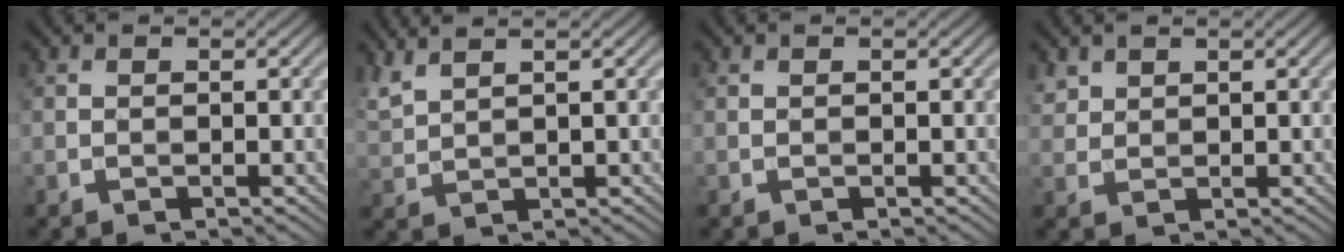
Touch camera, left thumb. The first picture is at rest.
{"total": 3.3, "force": [2.6, 0.7, 1.8], "torque": [-0.048, 0.012, 0.060]}
{"total": 0.0}
{"total": 1.8, "force": [1.5, 1.0, 0.4], "torque": [-0.016, 0.002, 0.035]}